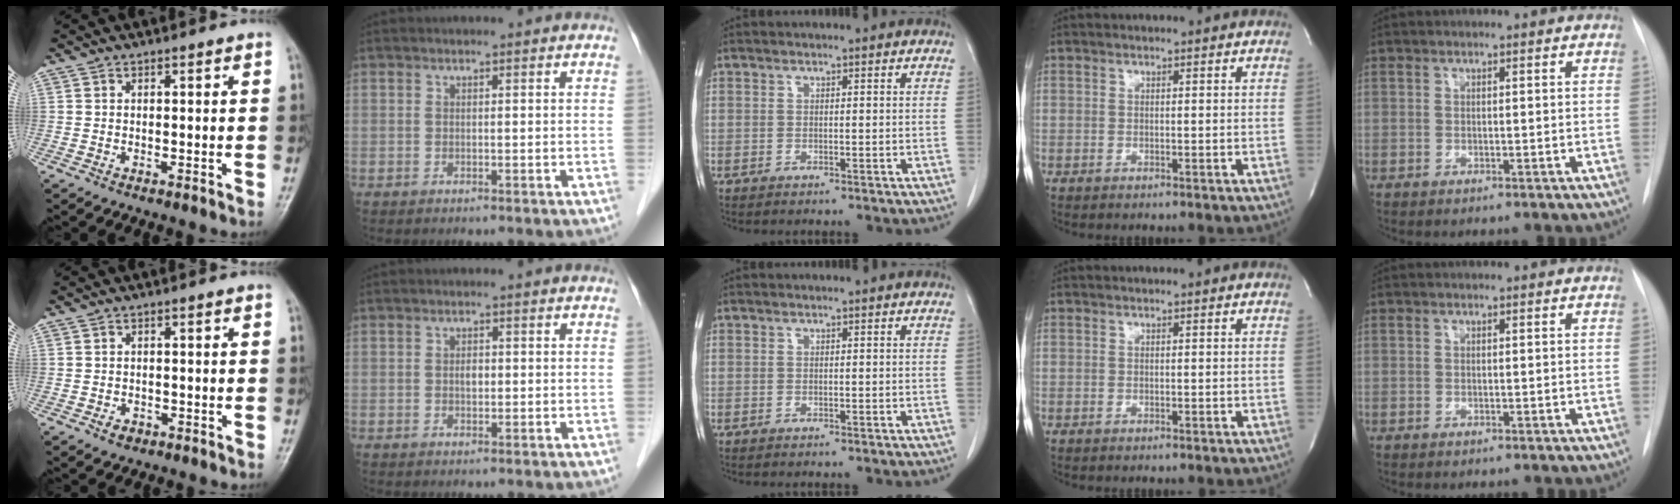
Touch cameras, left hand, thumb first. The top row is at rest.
{"thumb": {"total": 1.9, "force": [-1.0, 1.4, 0.8], "torque": [-0.008, 0.006, -0.013]}, "index": {"total": 1.4, "force": [-0.1, 0.8, 1.1], "torque": [-0.019, 0.002, -0.001]}}